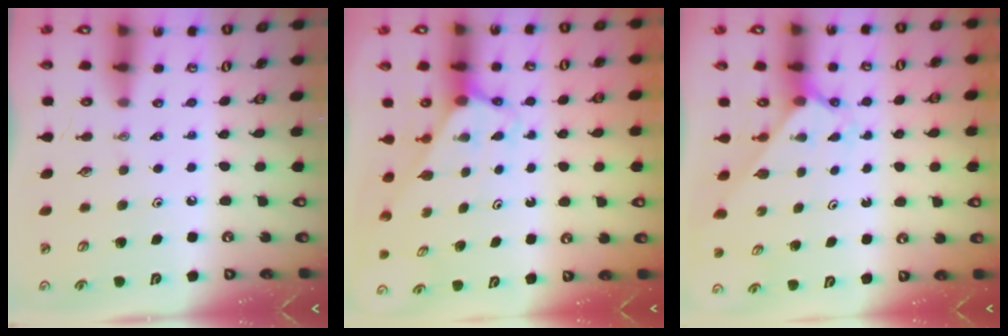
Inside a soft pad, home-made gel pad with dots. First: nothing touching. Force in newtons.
{"total": 2.5, "press": 2.5, "slide": 0.2}
{"total": 2.1, "press": 2.1, "slide": 0.2}